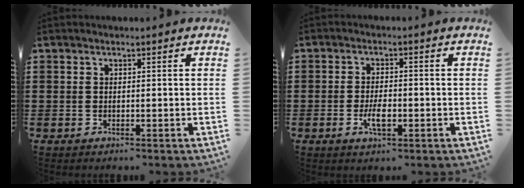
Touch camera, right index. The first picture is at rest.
{"total": 3.8, "force": [-1.2, 1.4, 3.3], "torque": [-0.063, 0.000, -0.020]}